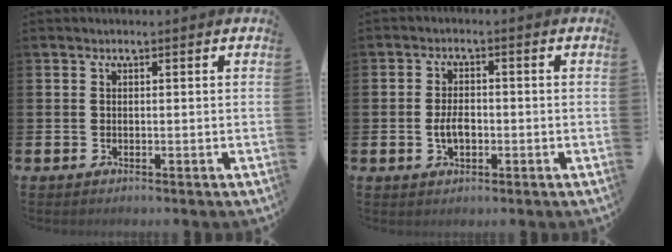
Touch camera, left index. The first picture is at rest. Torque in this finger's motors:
{"motor_torque": [0.37, 0.09, 0.09, 0.11]}